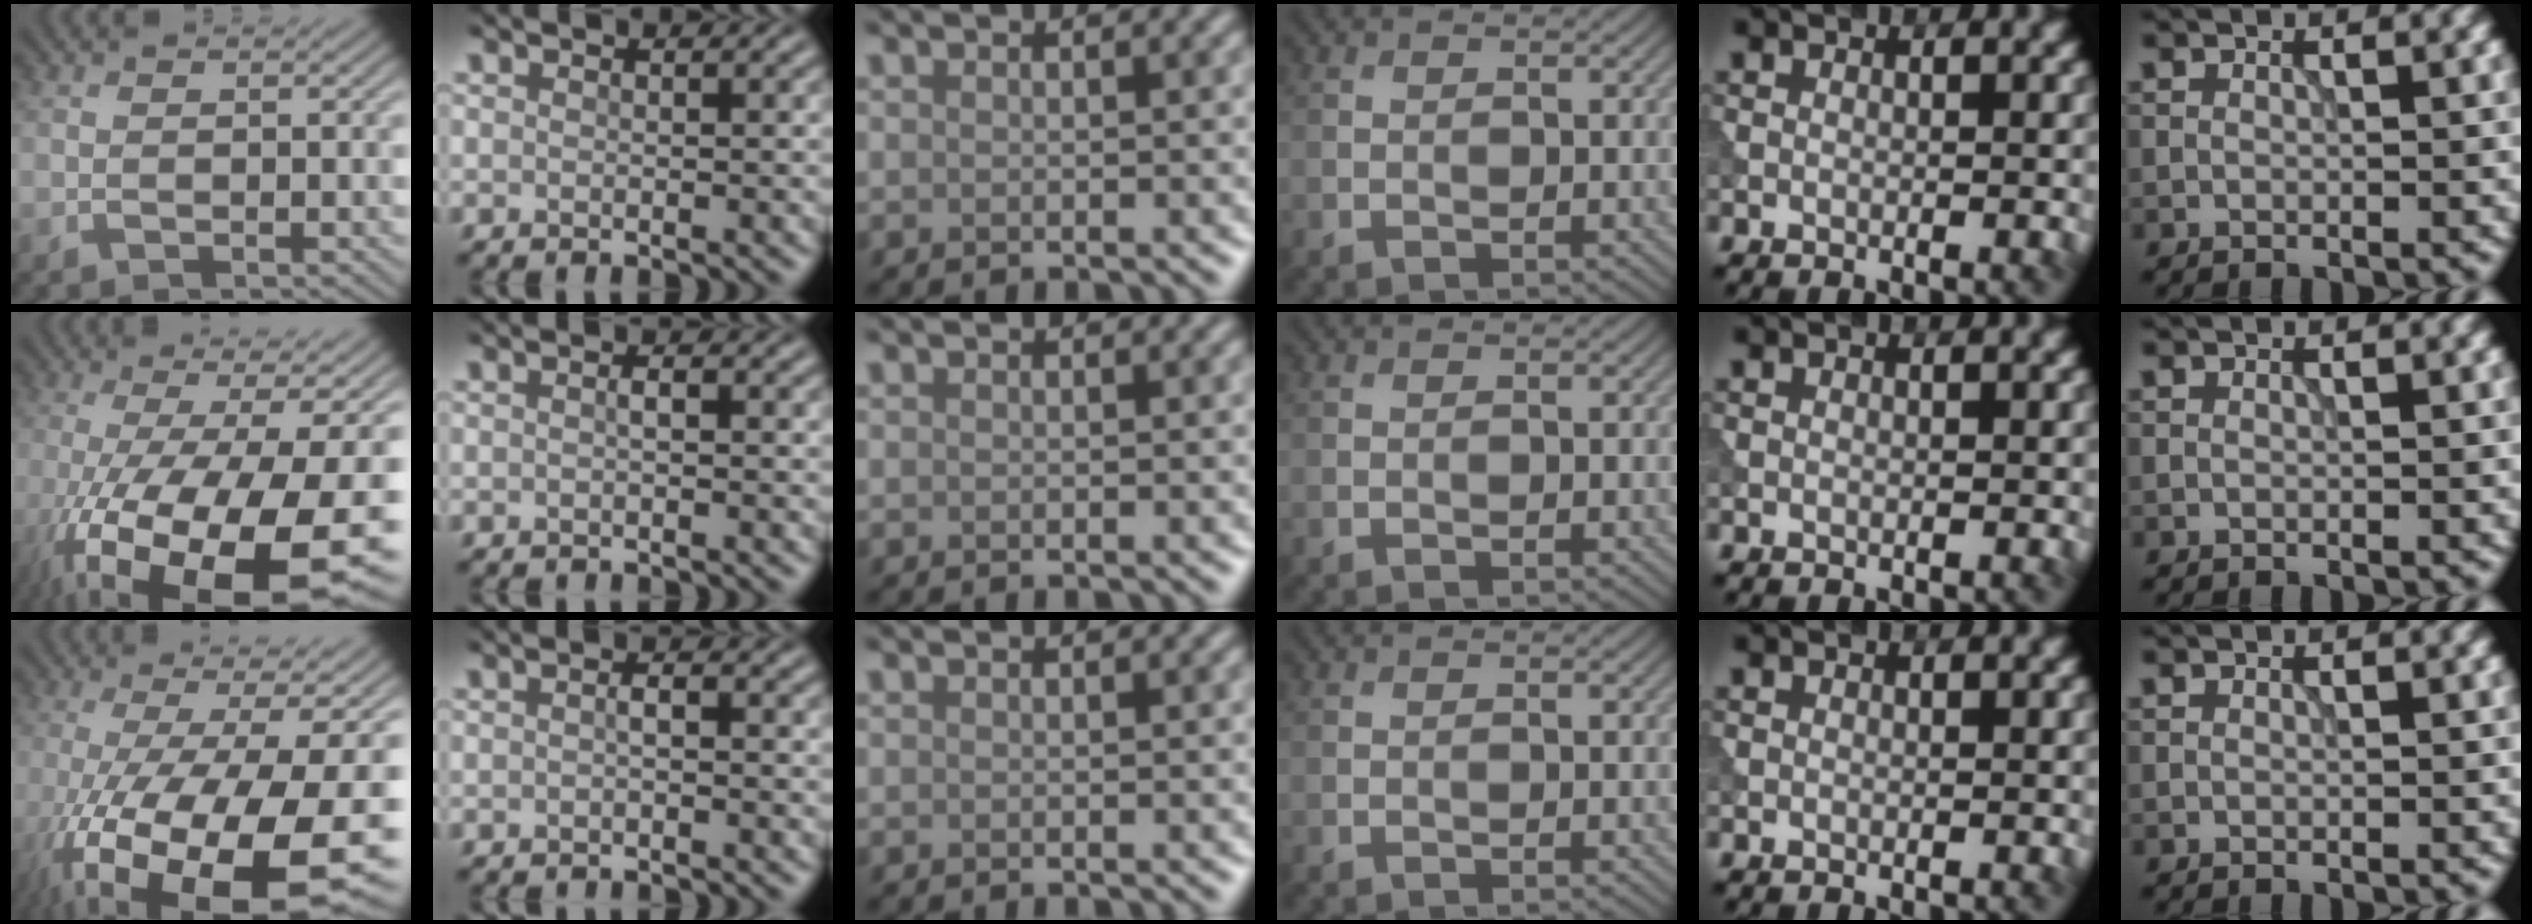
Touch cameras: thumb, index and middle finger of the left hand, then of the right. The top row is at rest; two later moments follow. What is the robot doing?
{"motion": "extract", "object": "tissue"}